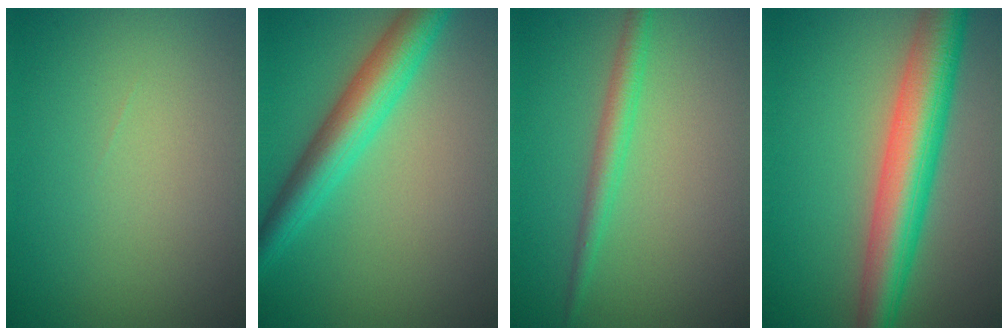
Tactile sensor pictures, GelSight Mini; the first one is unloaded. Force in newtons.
{"total": 5.3, "press": 5.3, "slide": 0.1}
{"total": 2.1, "press": 2.1, "slide": 0.1}
{"total": 7.6, "press": 7.6, "slide": 0.2}